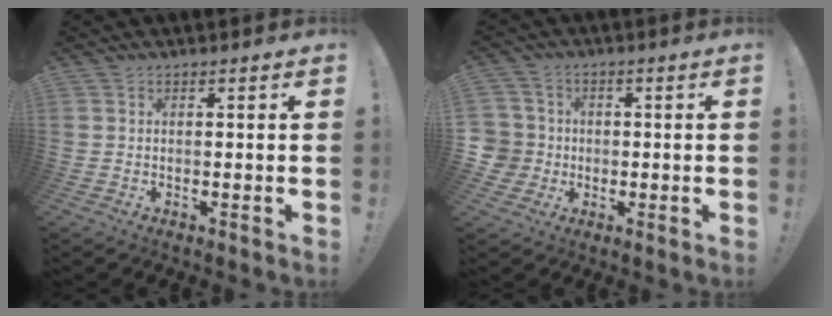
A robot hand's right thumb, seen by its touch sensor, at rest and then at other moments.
{"total": 6.5, "force": [-0.4, 6.4, 1.0], "torque": [-0.033, 0.011, -0.002]}